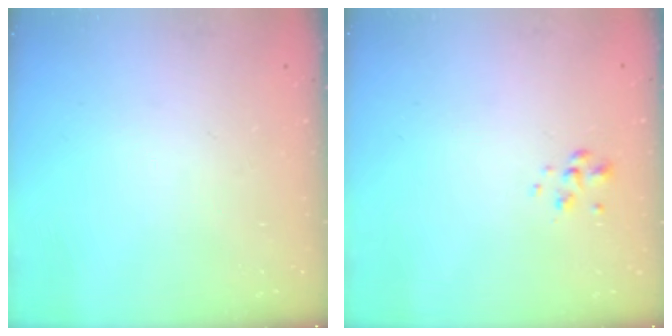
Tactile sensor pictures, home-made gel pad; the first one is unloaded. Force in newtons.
{"total": 1.8, "press": 1.7, "slide": 0.5}